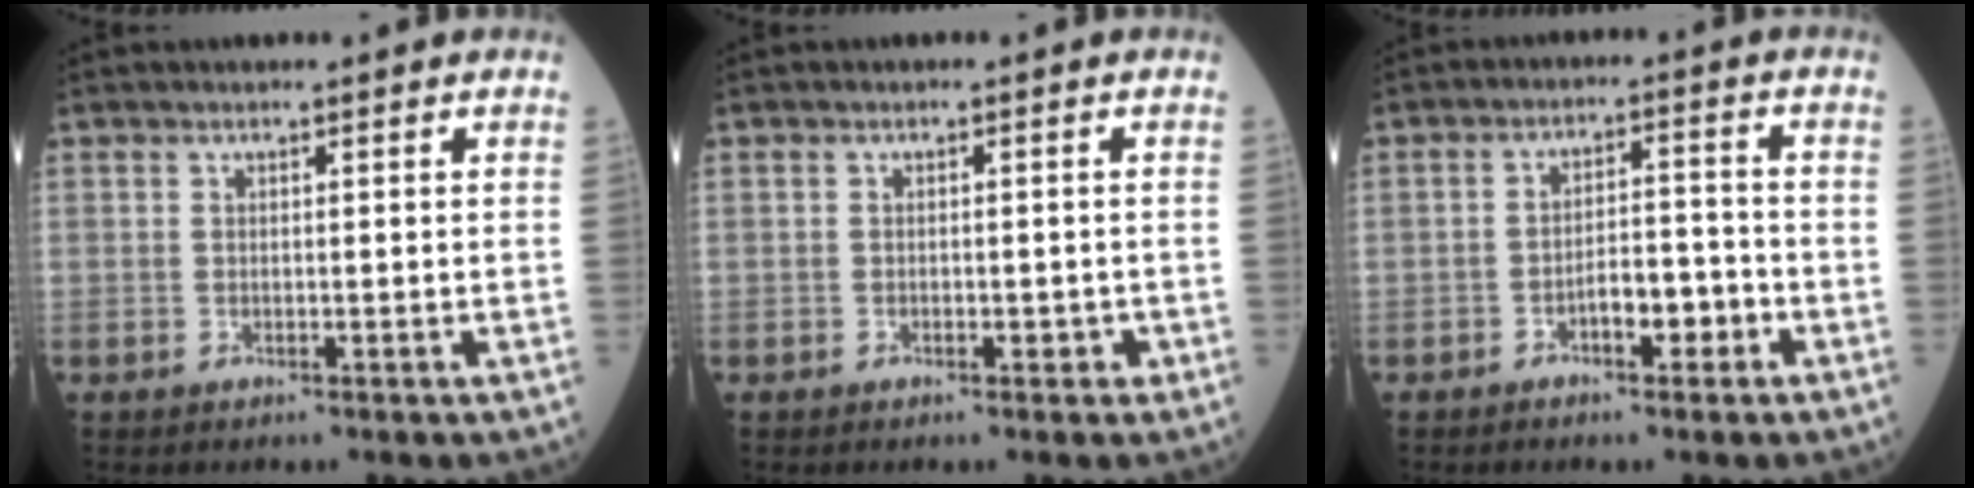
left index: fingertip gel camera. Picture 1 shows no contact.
{"total": 1.8, "force": [-0.9, 0.9, 1.2], "torque": [-0.017, 0.003, -0.010]}
{"total": 5.1, "force": [-2.7, 1.7, 3.9], "torque": [-0.065, 0.013, -0.046]}